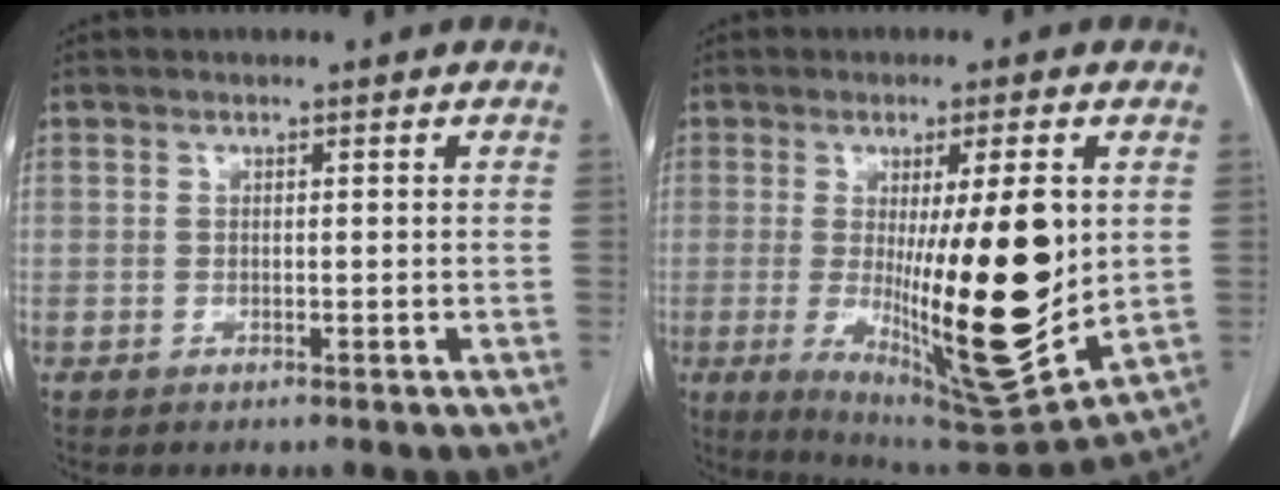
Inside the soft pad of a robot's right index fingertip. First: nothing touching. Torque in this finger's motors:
{"motor_torque": [2.14, 0.00, 1.05, 0.21]}